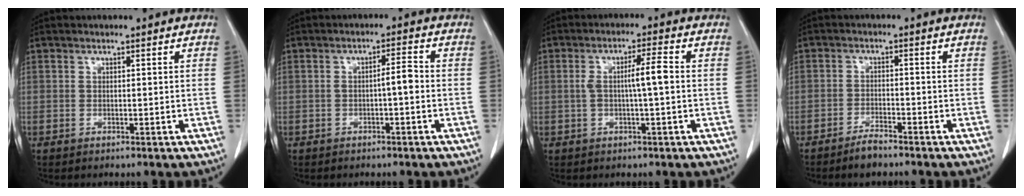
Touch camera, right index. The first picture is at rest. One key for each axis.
{"total": 2.6, "fx": -0.5, "fy": 0.4, "fz": 2.5, "tx": -0.036, "ty": 0.005, "tz": -0.010}
{"total": 4.9, "fx": 0.0, "fy": 0.3, "fz": 4.9, "tx": -0.091, "ty": 0.012, "tz": 0.002}
{"total": 2.9, "fx": -2.6, "fy": 0.4, "fz": 1.4, "tx": -0.025, "ty": -0.001, "tz": -0.047}